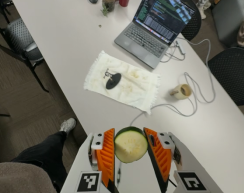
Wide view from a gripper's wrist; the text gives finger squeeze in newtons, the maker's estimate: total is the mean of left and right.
{"total": 8.6, "left": 8.4, "right": 8.7}